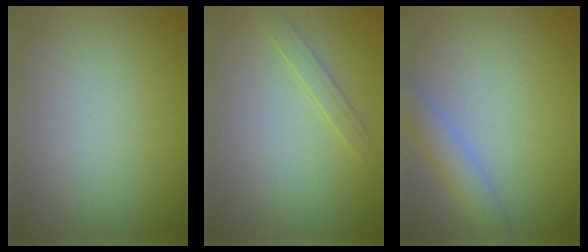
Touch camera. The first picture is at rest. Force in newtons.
{"total": 1.3, "press": 1.3, "slide": 0.0}
{"total": 2.9, "press": 2.9, "slide": 0.1}